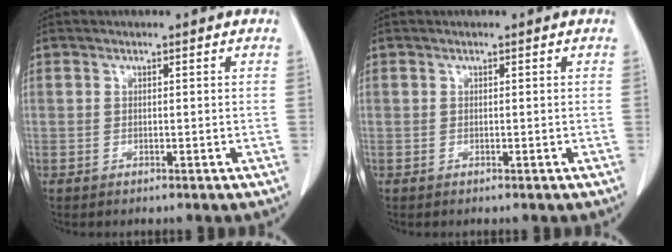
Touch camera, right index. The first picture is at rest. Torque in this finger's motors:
{"motor_torque": [0.00, 0.00, 0.00, 0.00]}